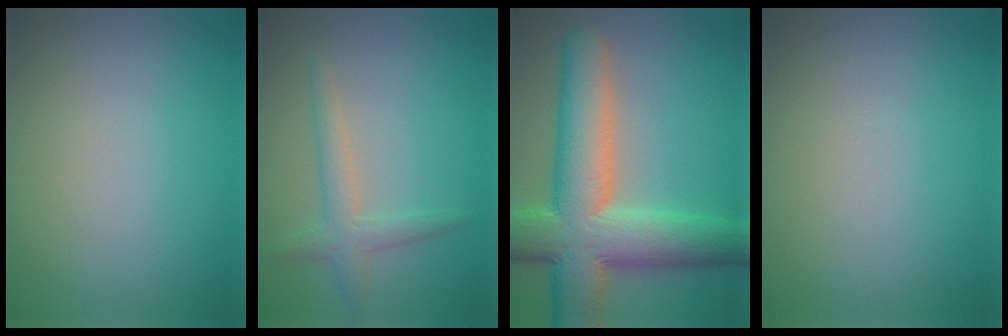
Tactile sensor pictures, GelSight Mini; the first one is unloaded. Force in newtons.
{"total": 2.4, "press": 2.4, "slide": 0.1}
{"total": 12.2, "press": 12.2, "slide": 0.7}
{"total": 0.0}